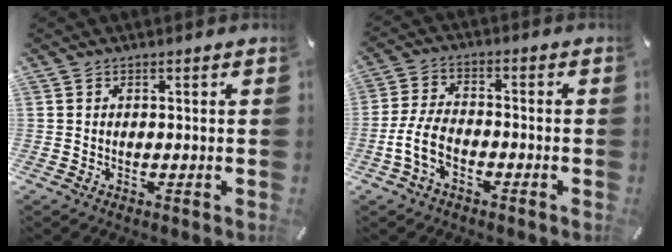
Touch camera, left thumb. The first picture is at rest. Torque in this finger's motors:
{"motor_torque": [-0.09, 0.55, 0.50, 0.46, 0.15]}